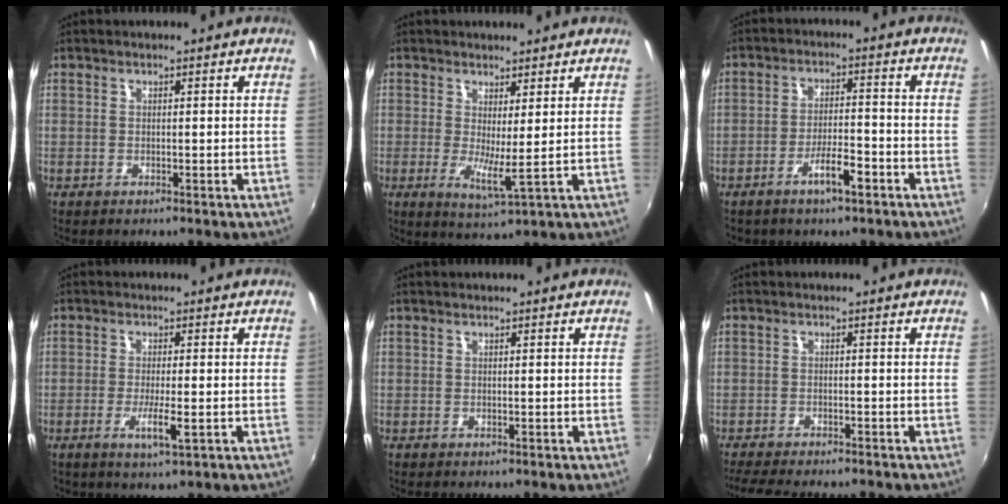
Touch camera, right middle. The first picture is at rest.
{"total": 4.4, "force": [1.0, 0.2, 4.3], "torque": [-0.078, -0.019, 0.016]}
{"total": 5.5, "force": [-3.5, 1.6, 4.0], "torque": [-0.079, 0.001, -0.053]}
{"total": 4.1, "force": [-1.4, 0.5, 3.8], "torque": [-0.076, -0.011, -0.026]}
{"total": 0.0}
{"total": 8.5, "force": [-7.6, 1.2, 3.6], "torque": [-0.089, -0.023, -0.122]}